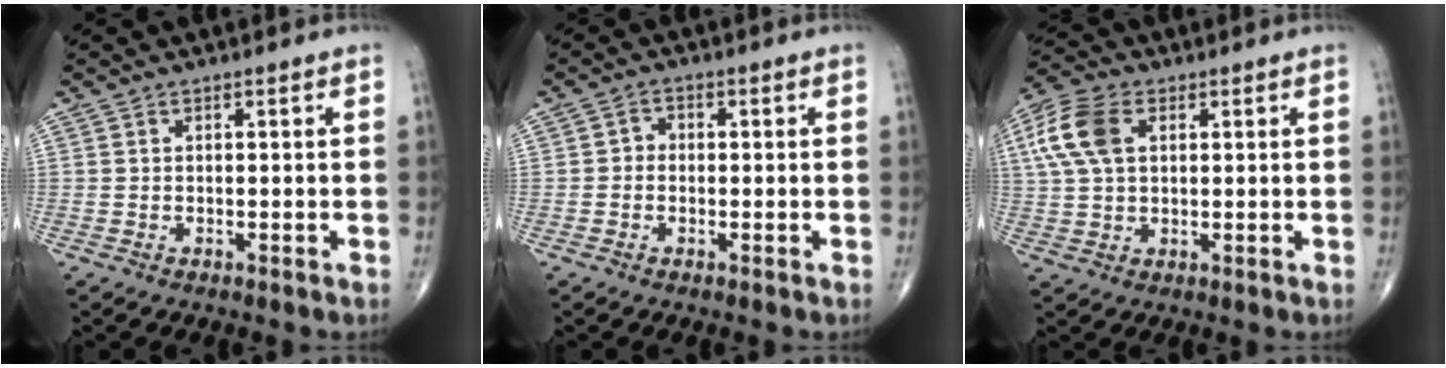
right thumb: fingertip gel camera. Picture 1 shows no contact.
{"total": 2.1, "force": [-0.3, 1.8, 1.0], "torque": [-0.004, 0.010, -0.012]}
{"total": 10.4, "force": [2.9, 6.4, 7.6], "torque": [-0.167, 0.014, 0.052]}